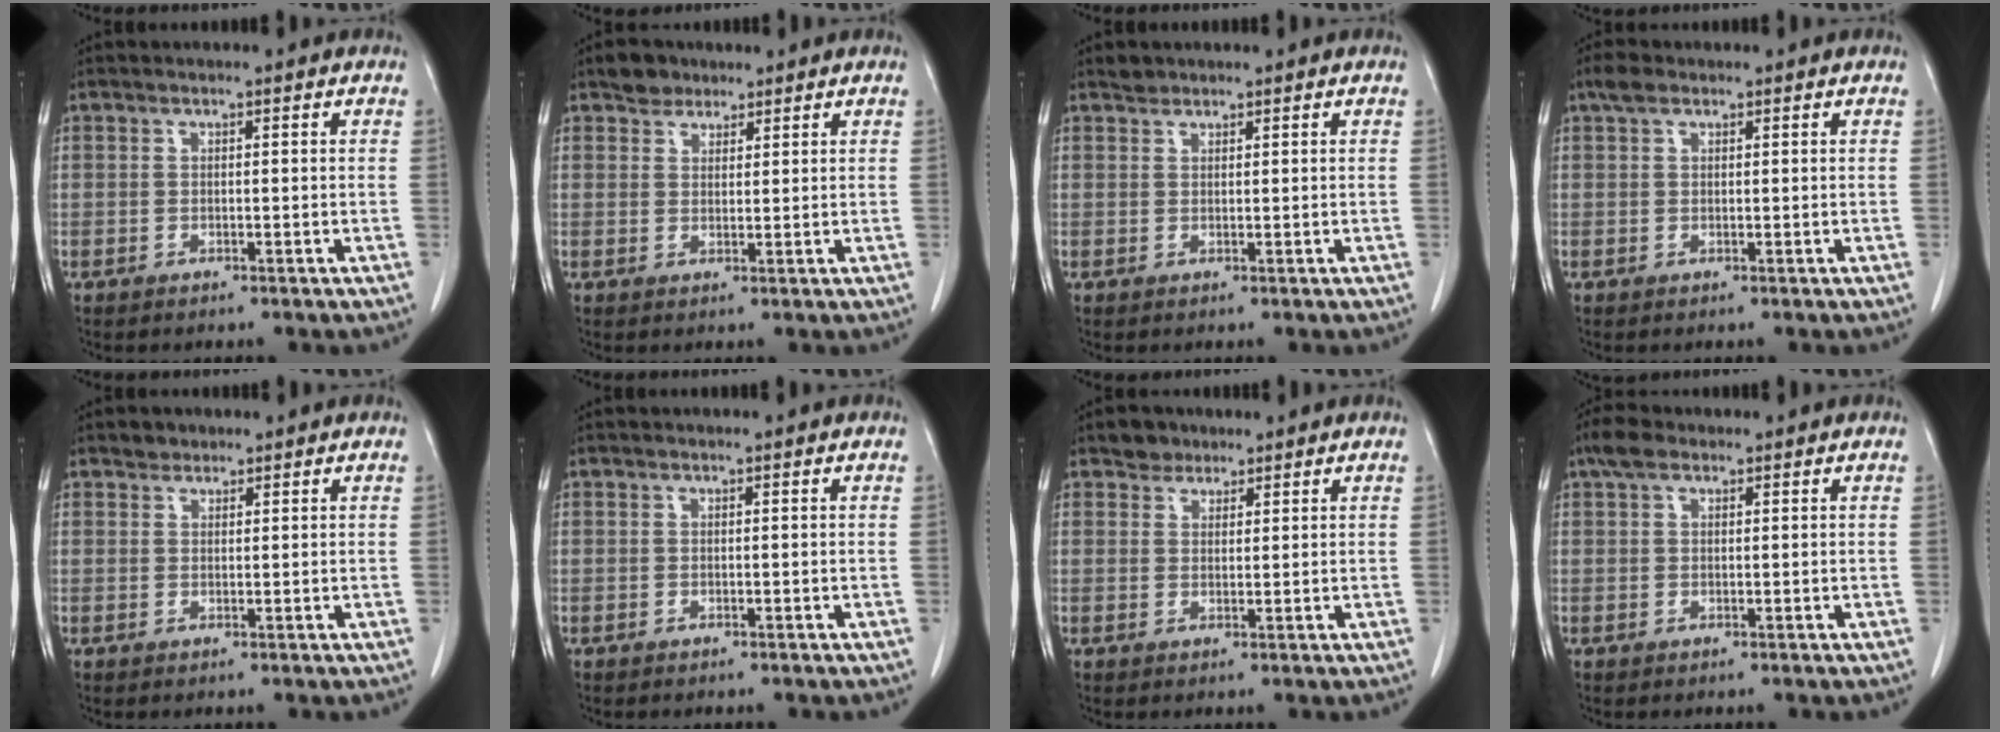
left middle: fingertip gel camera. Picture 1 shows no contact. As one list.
[{"total": 3.1, "force": [2.4, 1.9, 0.6], "torque": [-0.012, 0.008, 0.040]}, {"total": 1.1, "force": [1.0, 0.4, 0.0], "torque": [-0.001, 0.001, 0.018]}, {"total": 1.4, "force": [1.0, 0.7, 0.7], "torque": [-0.017, 0.013, 0.018]}, {"total": 1.5, "force": [1.2, 0.9, 0.1], "torque": [0.000, 0.001, 0.017]}, {"total": 0.0}, {"total": 2.6, "force": [2.0, 1.6, 0.3], "torque": [-0.005, 0.005, 0.032]}, {"total": 2.9, "force": [1.8, 1.5, 1.6], "torque": [-0.036, 0.018, 0.035]}]